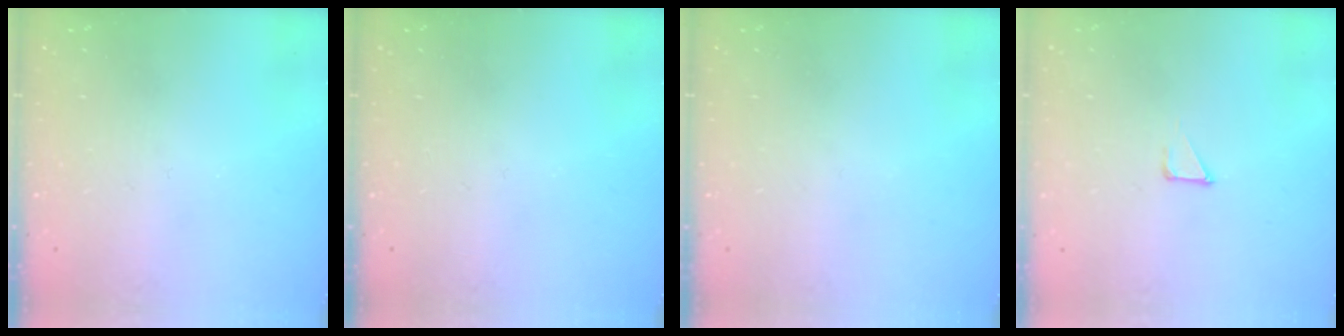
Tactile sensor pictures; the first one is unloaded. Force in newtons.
{"total": 0.0}
{"total": 0.0}
{"total": 2.9, "press": 2.9, "slide": 0.3}